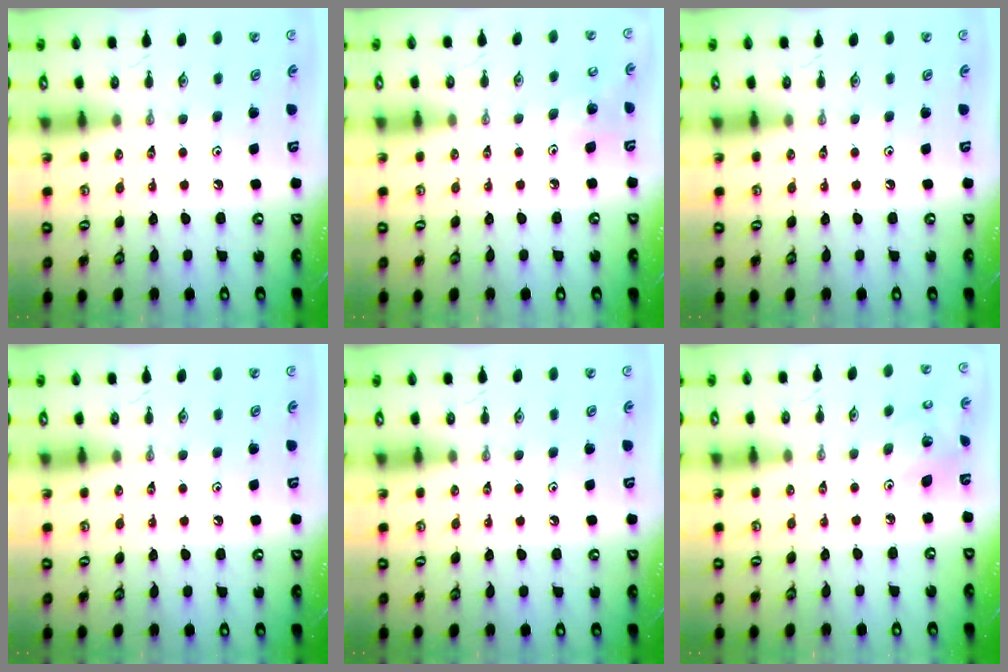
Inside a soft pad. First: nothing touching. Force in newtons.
{"total": 8.2, "press": 8.0, "slide": 1.6}
{"total": 0.0}
{"total": 0.0}
{"total": 0.0}
{"total": 4.0, "press": 4.0, "slide": 0.2}